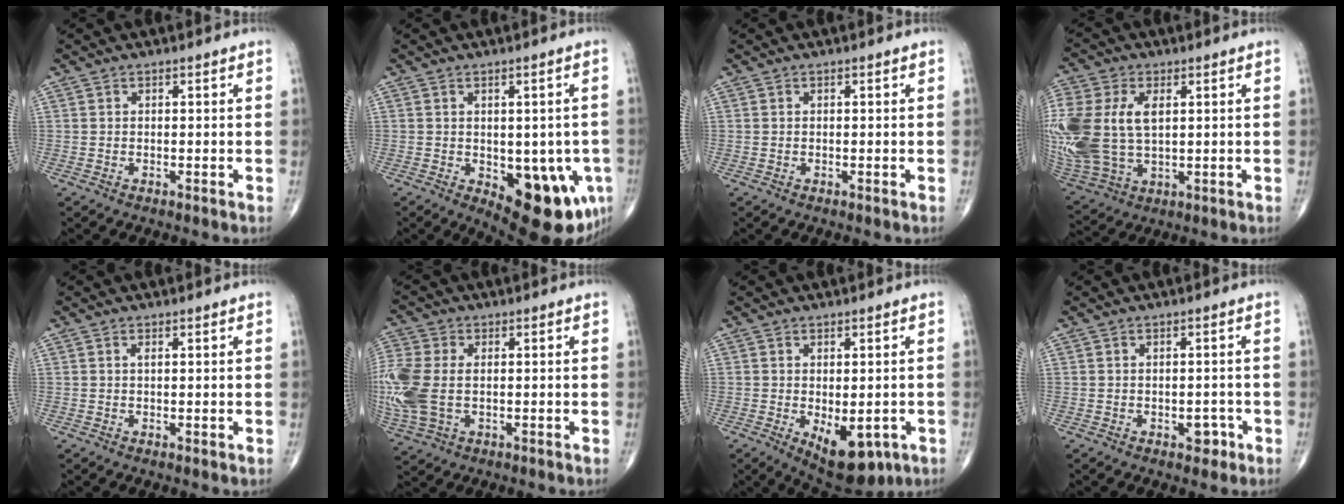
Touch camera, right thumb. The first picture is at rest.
{"total": 15.4, "force": [-5.1, 7.3, 12.5], "torque": [-0.114, -0.003, -0.046]}
{"total": 0.0}
{"total": 21.0, "force": [2.4, 13.2, 16.2], "torque": [-0.408, 0.001, 0.058]}
{"total": 1.1, "force": [0.3, 0.3, 1.0], "torque": [-0.020, -0.001, 0.004]}
{"total": 13.9, "force": [-0.6, 8.9, 10.6], "torque": [-0.293, 0.000, -0.005]}
{"total": 10.5, "force": [-3.7, 5.3, 8.2], "torque": [-0.098, -0.007, -0.038]}
{"total": 2.6, "force": [-1.1, 1.7, 1.6], "torque": [-0.008, 0.006, -0.012]}